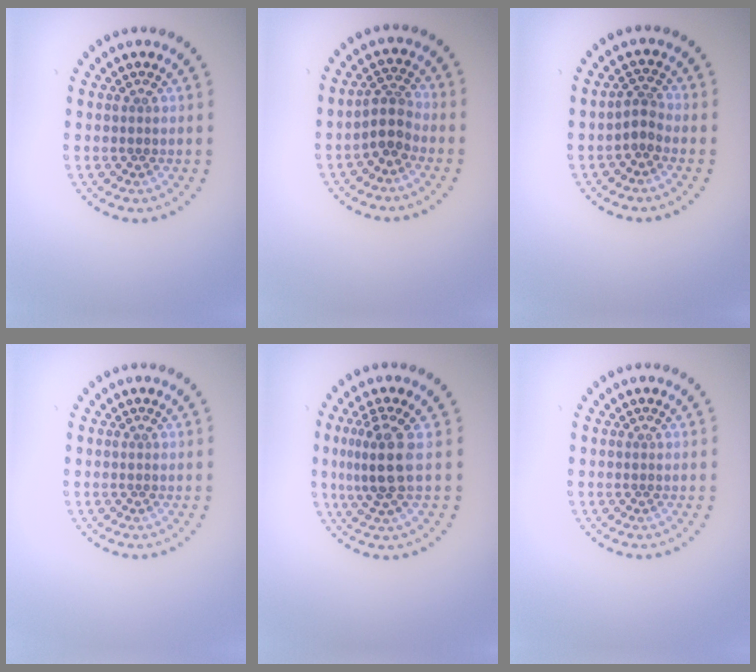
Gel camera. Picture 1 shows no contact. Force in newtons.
{"total": 2.5, "press": 2.1, "slide": 1.4}
{"total": 1.9, "press": 1.5, "slide": 1.3}
{"total": 0.0}
{"total": 4.0, "press": 3.4, "slide": 2.0}
{"total": 0.0}